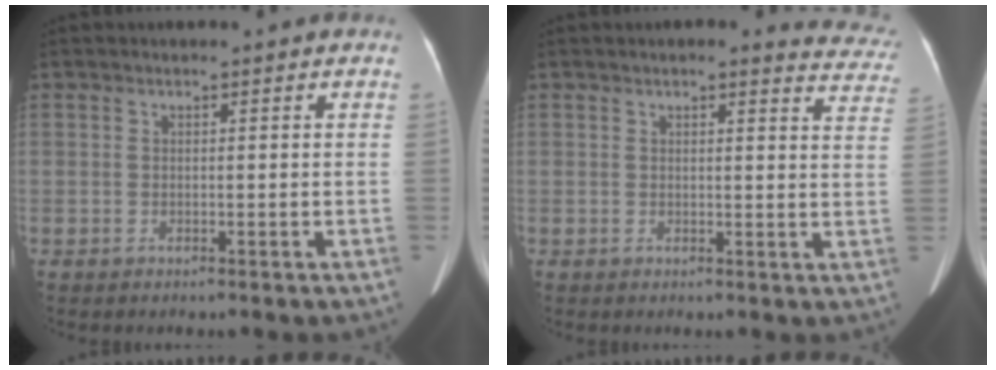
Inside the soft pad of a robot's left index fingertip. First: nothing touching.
{"total": 8.4, "force": [7.8, 2.1, 2.1], "torque": [0.009, -0.016, 0.053]}